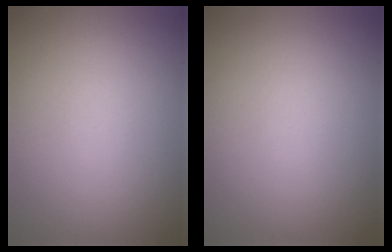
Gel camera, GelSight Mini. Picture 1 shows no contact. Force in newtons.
{"total": 0.0}